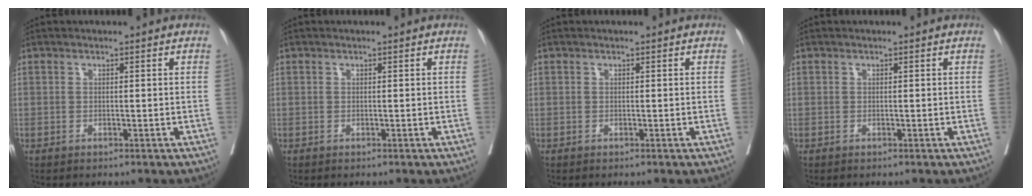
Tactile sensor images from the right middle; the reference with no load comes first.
{"total": 0.0}
{"total": 0.0}
{"total": 0.0}